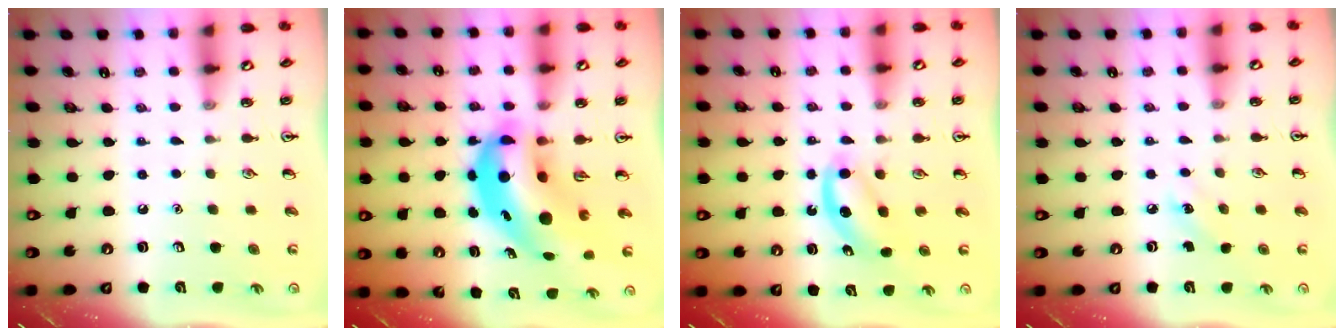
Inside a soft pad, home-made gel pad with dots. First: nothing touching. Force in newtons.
{"total": 12.6, "press": 12.1, "slide": 3.6}
{"total": 4.1, "press": 4.1, "slide": 0.7}
{"total": 3.9, "press": 3.7, "slide": 1.2}